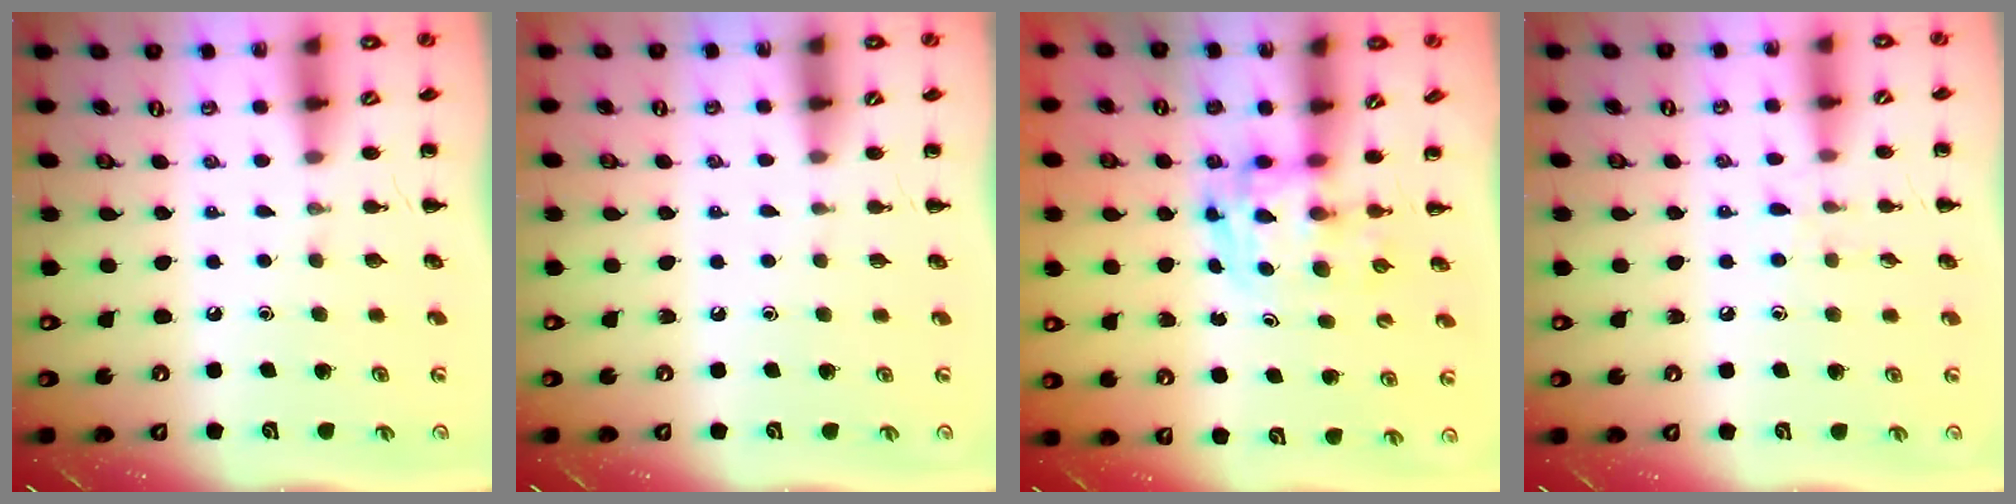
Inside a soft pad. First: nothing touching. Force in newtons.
{"total": 0.6, "press": 0.6, "slide": 0.2}
{"total": 3.5, "press": 3.5, "slide": 0.6}
{"total": 6.9, "press": 6.7, "slide": 1.9}